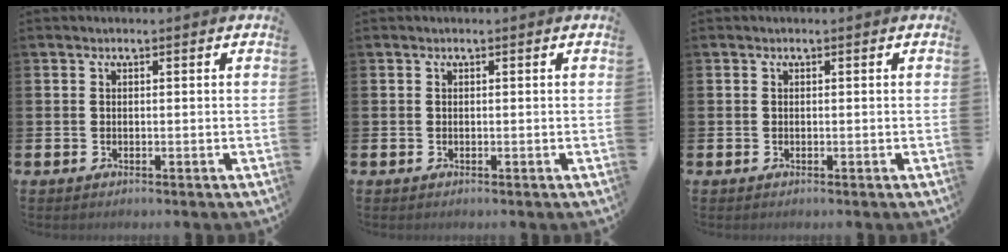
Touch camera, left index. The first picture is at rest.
{"total": 0.0}
{"total": 0.0}